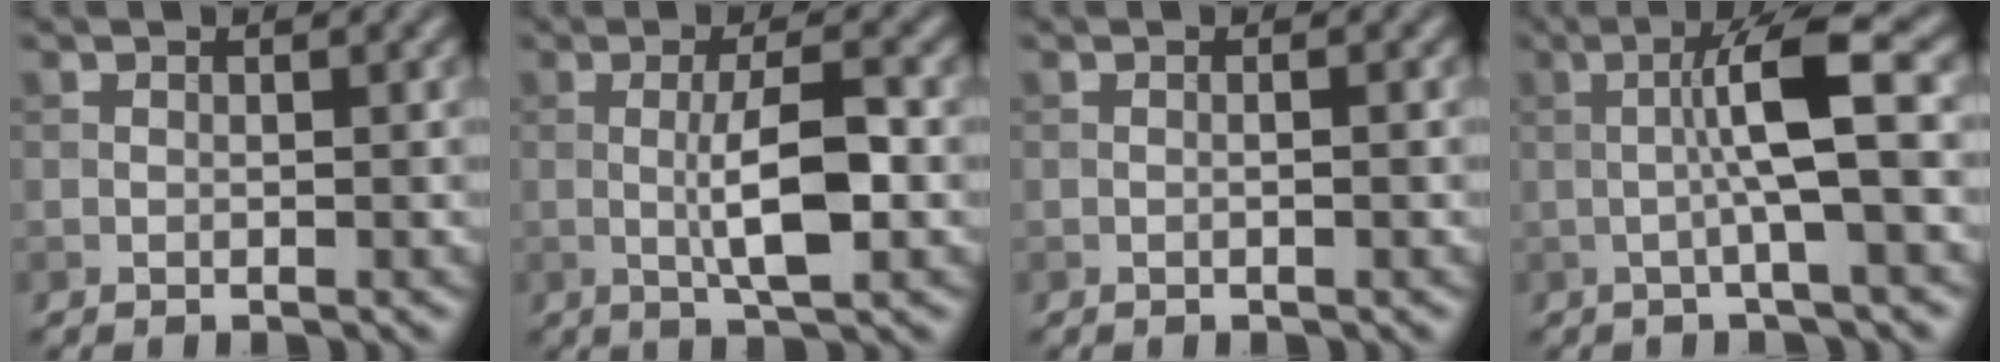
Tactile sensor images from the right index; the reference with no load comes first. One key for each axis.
{"total": 5.4, "fx": -0.5, "fy": 1.1, "fz": 5.2, "tx": -0.095, "ty": 0.003, "tz": -0.011}
{"total": 0.7, "fx": -0.1, "fy": 0.1, "fz": 0.7, "tx": -0.011, "ty": -0.003, "tz": -0.003}
{"total": 6.2, "fx": 0.0, "fy": 0.7, "fz": 6.1, "tx": -0.104, "ty": 0.015, "tz": -0.006}